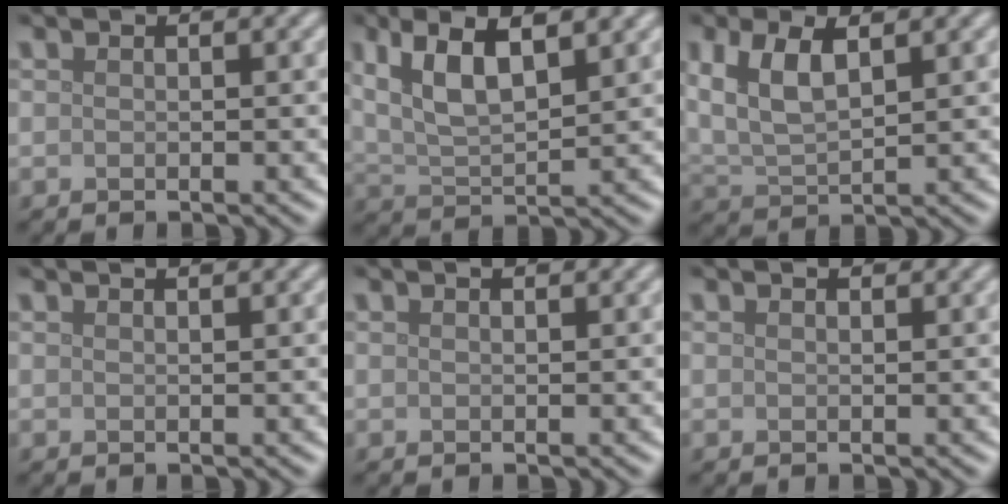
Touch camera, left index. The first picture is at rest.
{"total": 7.2, "force": [3.7, 2.6, 5.7], "torque": [-0.114, 0.010, 0.067]}
{"total": 5.3, "force": [2.1, 2.5, 4.2], "torque": [-0.096, 0.006, 0.039]}
{"total": 2.8, "force": [2.0, 1.2, 1.5], "torque": [0.000, 0.012, -0.007]}
{"total": 1.8, "force": [1.4, 0.6, 1.0], "torque": [-0.005, -0.001, 0.003]}
{"total": 1.3, "force": [1.2, 0.3, 0.5], "torque": [-0.010, -0.004, 0.013]}